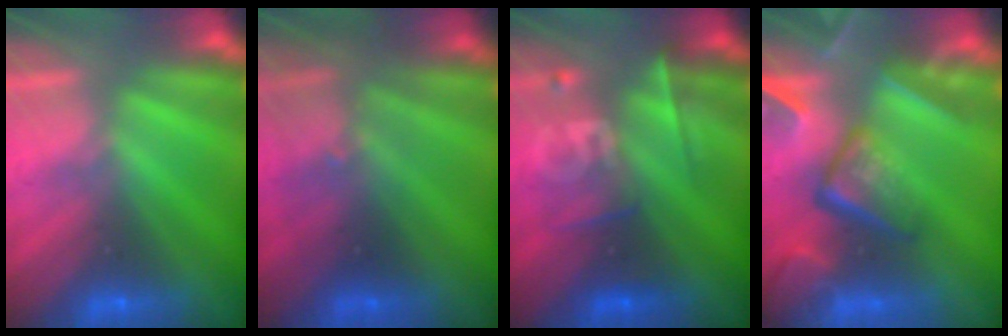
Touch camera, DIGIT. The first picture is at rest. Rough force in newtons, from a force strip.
{"total": 3.0}
{"total": 2.3}
{"total": 7.6}